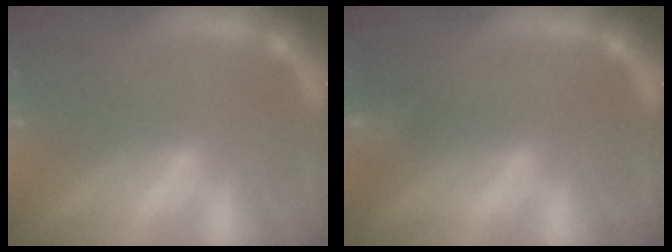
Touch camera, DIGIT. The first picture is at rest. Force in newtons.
{"total": 2.9}